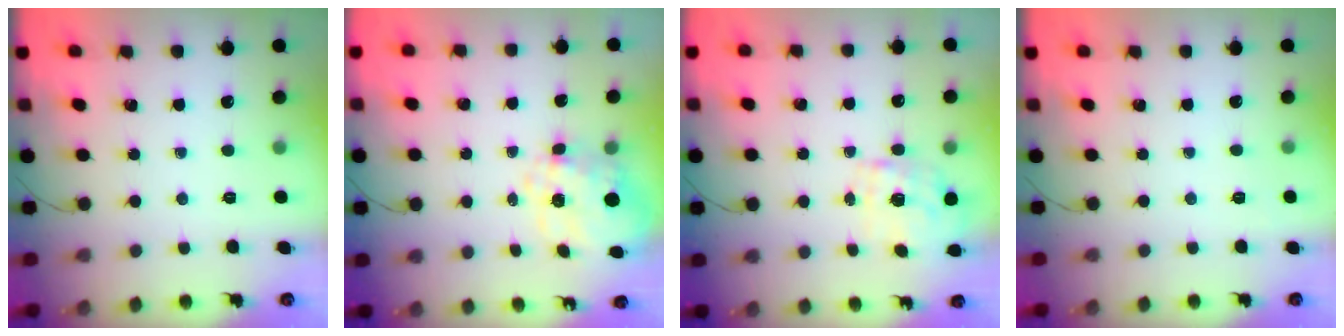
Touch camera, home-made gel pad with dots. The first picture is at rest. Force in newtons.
{"total": 10.7, "press": 10.5, "slide": 1.7}
{"total": 2.2, "press": 2.2, "slide": 0.4}
{"total": 4.7, "press": 4.4, "slide": 1.5}